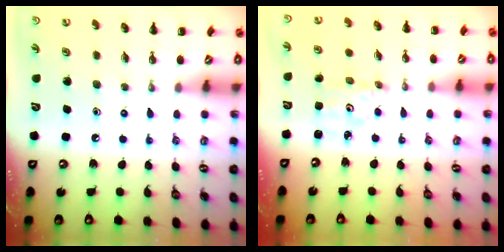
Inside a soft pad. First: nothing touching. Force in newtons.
{"total": 2.5, "press": 2.4, "slide": 0.4}